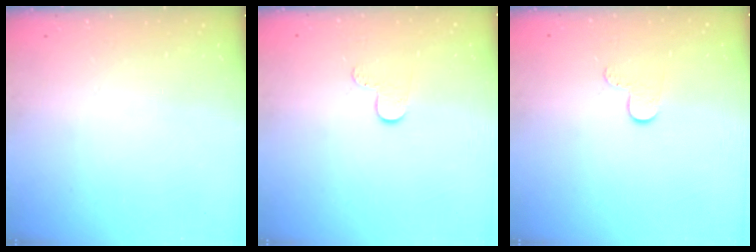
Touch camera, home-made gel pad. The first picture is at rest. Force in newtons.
{"total": 6.0, "press": 6.0, "slide": 0.5}
{"total": 6.0, "press": 6.0, "slide": 0.5}